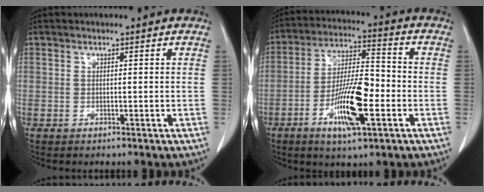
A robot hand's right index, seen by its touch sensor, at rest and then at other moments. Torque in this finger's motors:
{"motor_torque": [1.36, -0.50, 0.24, 0.17]}